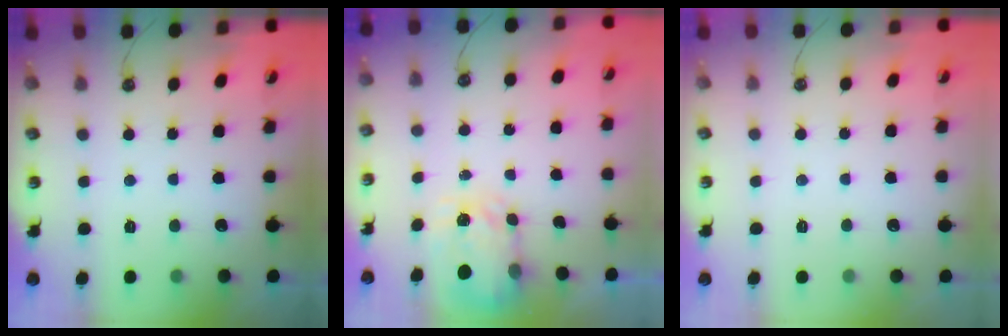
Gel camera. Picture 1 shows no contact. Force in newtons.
{"total": 3.9, "press": 3.8, "slide": 0.5}
{"total": 0.0}